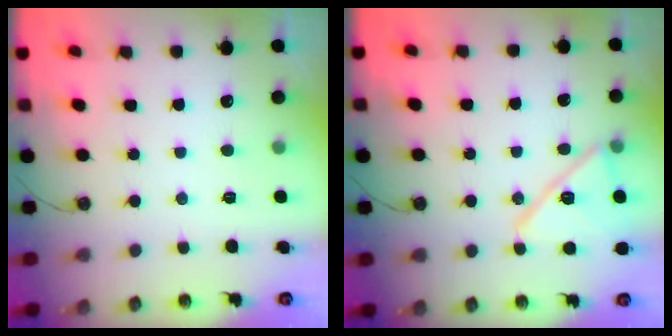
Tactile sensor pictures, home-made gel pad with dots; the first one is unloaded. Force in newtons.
{"total": 15.5, "press": 15.4, "slide": 1.1}